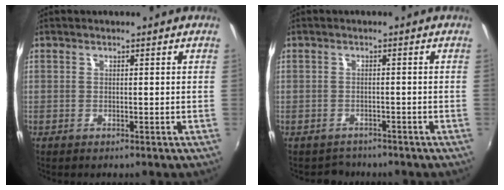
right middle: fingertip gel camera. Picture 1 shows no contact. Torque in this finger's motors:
{"motor_torque": [-1.24, 0.24, -0.31, -0.11]}